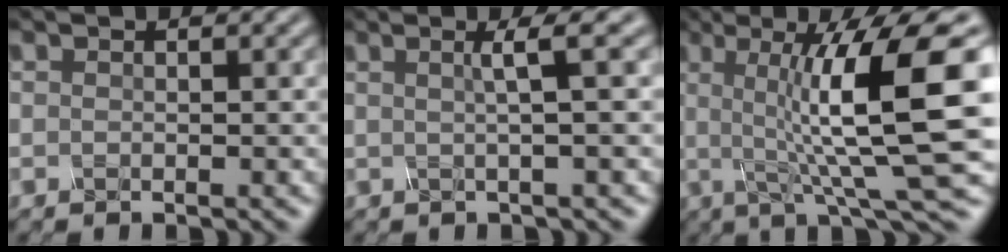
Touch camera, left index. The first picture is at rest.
{"total": 3.3, "force": [0.7, 0.5, 3.2], "torque": [-0.049, 0.015, 0.005]}
{"total": 12.7, "force": [1.1, 2.7, 12.4], "torque": [-0.175, 0.012, 0.017]}